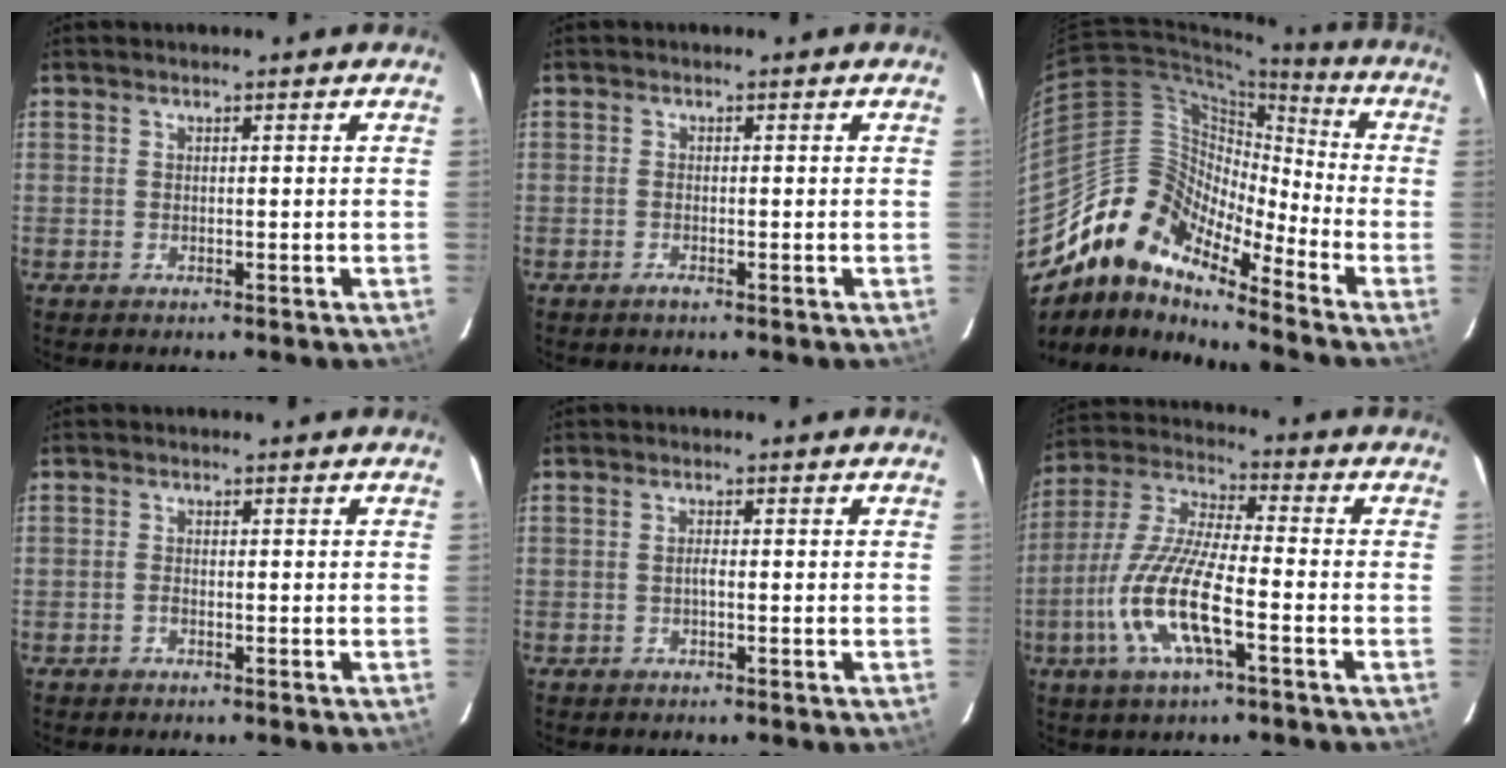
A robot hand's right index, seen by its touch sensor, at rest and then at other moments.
{"total": 1.0, "force": [-0.7, 0.2, 0.6], "torque": [-0.012, -0.001, -0.015]}
{"total": 12.9, "force": [-10.7, 4.5, 5.6], "torque": [-0.081, 0.015, -0.226]}
{"total": 0.8, "force": [-0.5, 0.4, 0.4], "torque": [-0.008, 0.002, -0.011]}
{"total": 0.9, "force": [-0.3, 0.1, 0.8], "torque": [-0.016, 0.003, -0.008]}
{"total": 14.6, "force": [-5.3, 3.1, 13.2], "torque": [-0.280, -0.010, -0.107]}